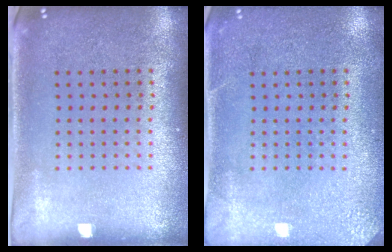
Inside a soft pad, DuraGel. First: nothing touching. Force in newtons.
{"total": 2.7, "press": 2.6, "slide": 0.2}